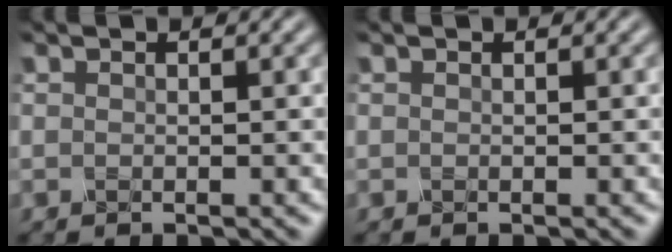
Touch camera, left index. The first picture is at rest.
{"total": 0.0}